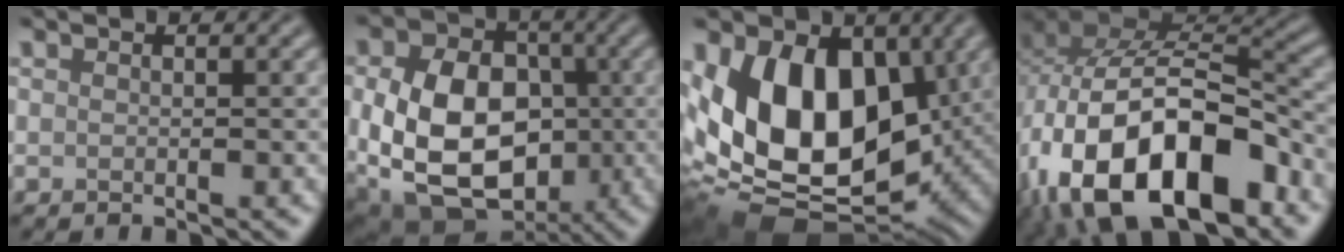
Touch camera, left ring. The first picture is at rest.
{"total": 13.8, "force": [-1.7, 10.2, 9.2], "torque": [-0.155, -0.023, -0.029]}
{"total": 15.4, "force": [1.1, 9.8, 11.9], "torque": [-0.203, -0.015, 0.005]}
{"total": 17.2, "force": [-7.6, 9.1, 12.5], "torque": [-0.218, -0.007, -0.131]}